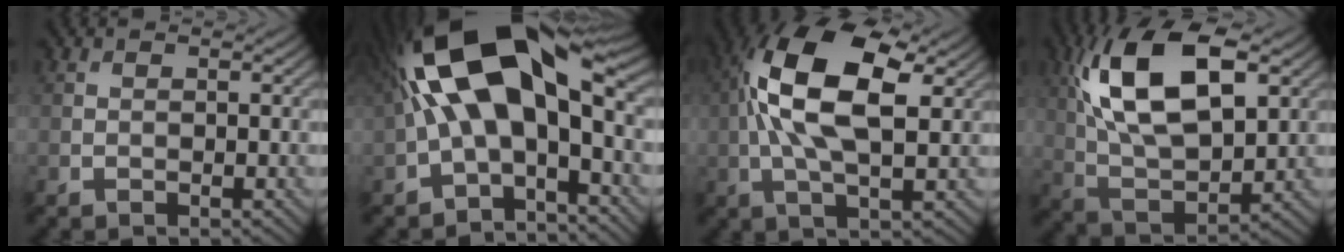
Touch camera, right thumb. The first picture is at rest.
{"total": 17.1, "force": [1.9, 8.0, 14.9], "torque": [-0.280, 0.025, 0.022]}
{"total": 13.1, "force": [2.3, 5.8, 11.5], "torque": [-0.228, 0.015, 0.037]}
{"total": 15.7, "force": [5.5, 7.5, 12.7], "torque": [-0.268, 0.013, 0.101]}